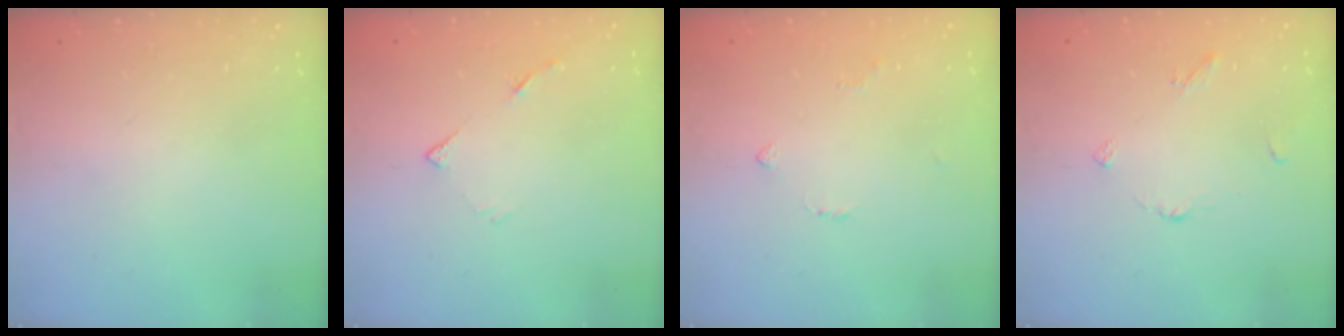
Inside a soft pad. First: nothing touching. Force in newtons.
{"total": 5.0, "press": 5.0, "slide": 0.6}
{"total": 2.3, "press": 2.2, "slide": 0.6}
{"total": 3.4, "press": 3.3, "slide": 0.5}